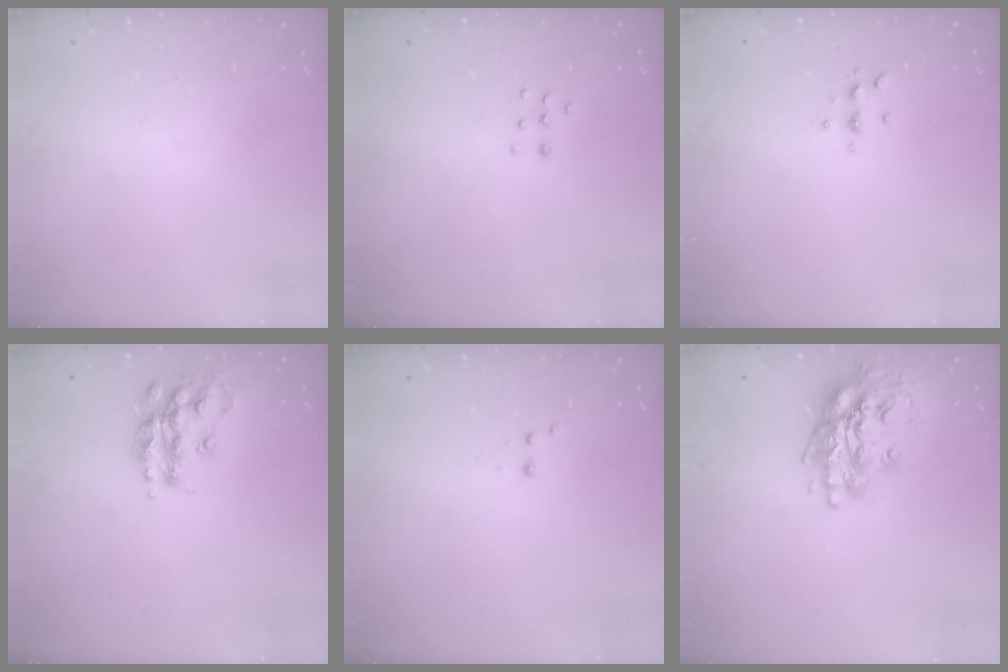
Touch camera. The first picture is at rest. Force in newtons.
{"total": 4.1, "press": 4.1, "slide": 0.5}
{"total": 3.8, "press": 3.7, "slide": 0.4}
{"total": 14.7, "press": 14.7, "slide": 0.9}
{"total": 1.9, "press": 1.8, "slide": 0.5}
{"total": 17.5, "press": 17.5, "slide": 0.9}